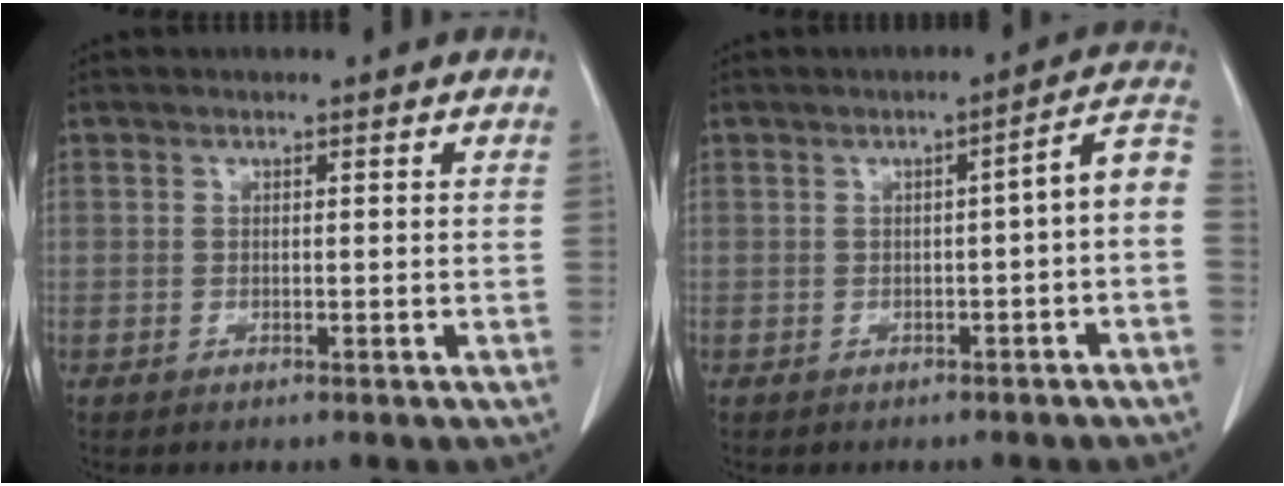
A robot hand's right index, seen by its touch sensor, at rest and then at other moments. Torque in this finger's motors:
{"motor_torque": [0.54, -0.45, 0.30, 0.06]}